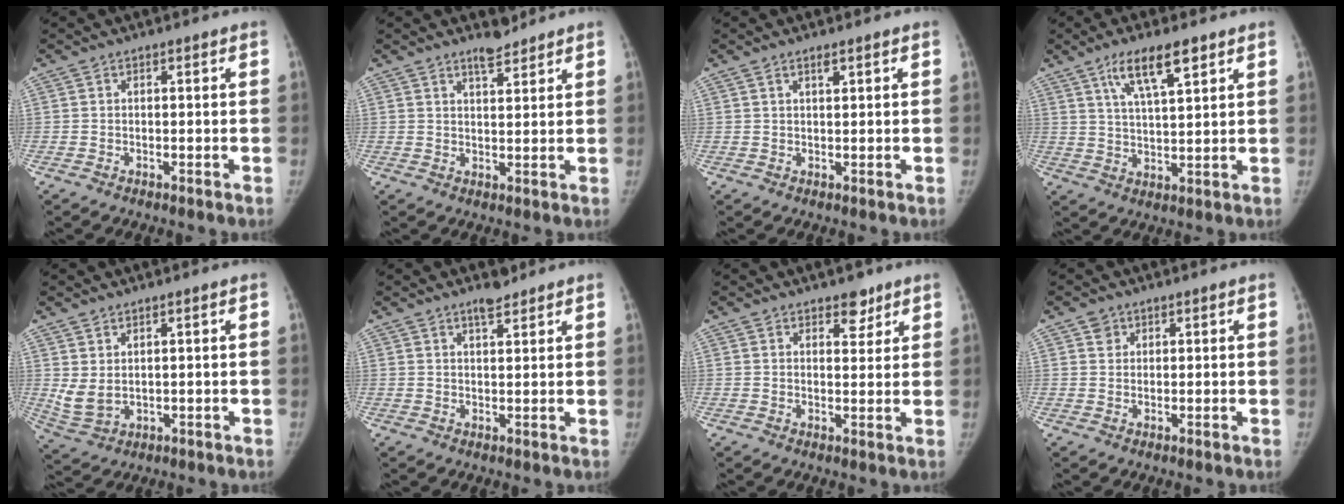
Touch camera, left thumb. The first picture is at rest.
{"total": 3.1, "force": [2.8, 0.9, 1.0], "torque": [-0.007, -0.024, 0.045]}
{"total": 1.2, "force": [0.8, 0.2, 0.9], "torque": [-0.011, 0.000, 0.014]}
{"total": 8.8, "force": [5.2, 2.2, 6.8], "torque": [-0.114, -0.021, 0.097]}
{"total": 4.6, "force": [1.2, 2.8, 3.5], "torque": [-0.071, -0.009, 0.035]}
{"total": 3.0, "force": [2.4, 0.9, 1.5], "torque": [-0.018, -0.018, 0.039]}
{"total": 3.7, "force": [2.6, 2.0, 1.6], "torque": [0.001, -0.017, 0.038]}
{"total": 1.9, "force": [1.0, 1.6, 0.3], "torque": [0.010, -0.004, 0.011]}